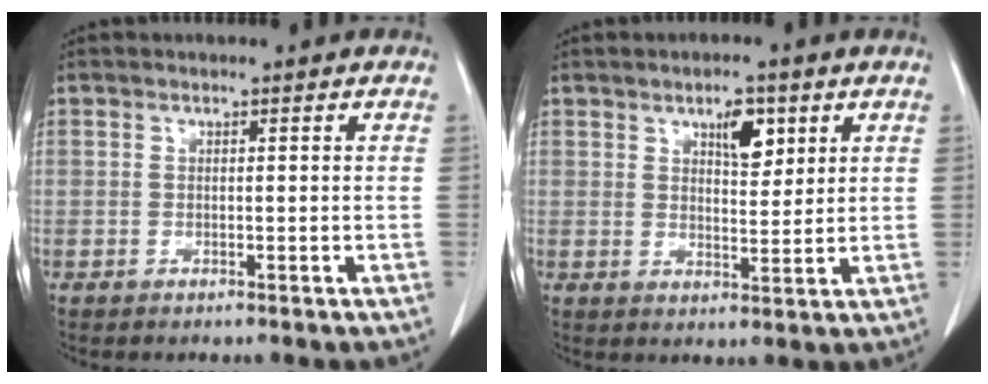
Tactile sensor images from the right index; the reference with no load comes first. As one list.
[{"total": 5.0, "force": [2.6, 2.0, 3.8], "torque": [-0.060, -0.001, 0.043]}]